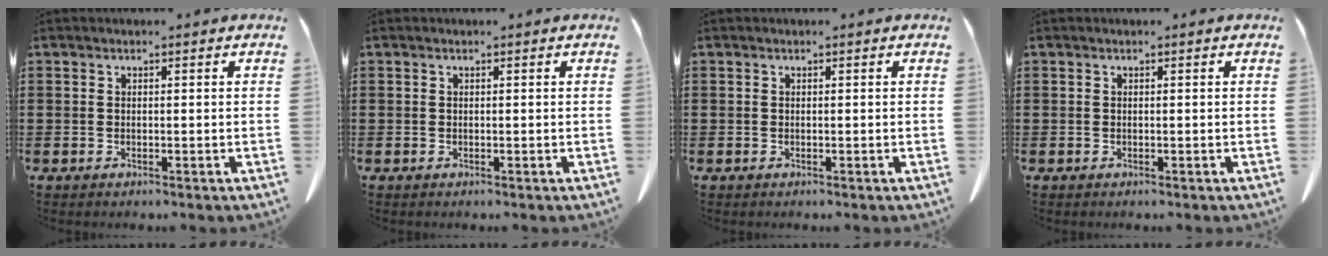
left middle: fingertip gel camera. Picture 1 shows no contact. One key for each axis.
{"total": 0.0}
{"total": 0.0}
{"total": 0.0}